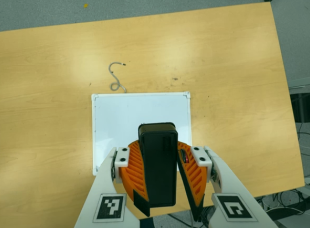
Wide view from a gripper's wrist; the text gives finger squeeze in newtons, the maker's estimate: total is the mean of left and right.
{"total": 10.1, "left": 10.4, "right": 9.8}